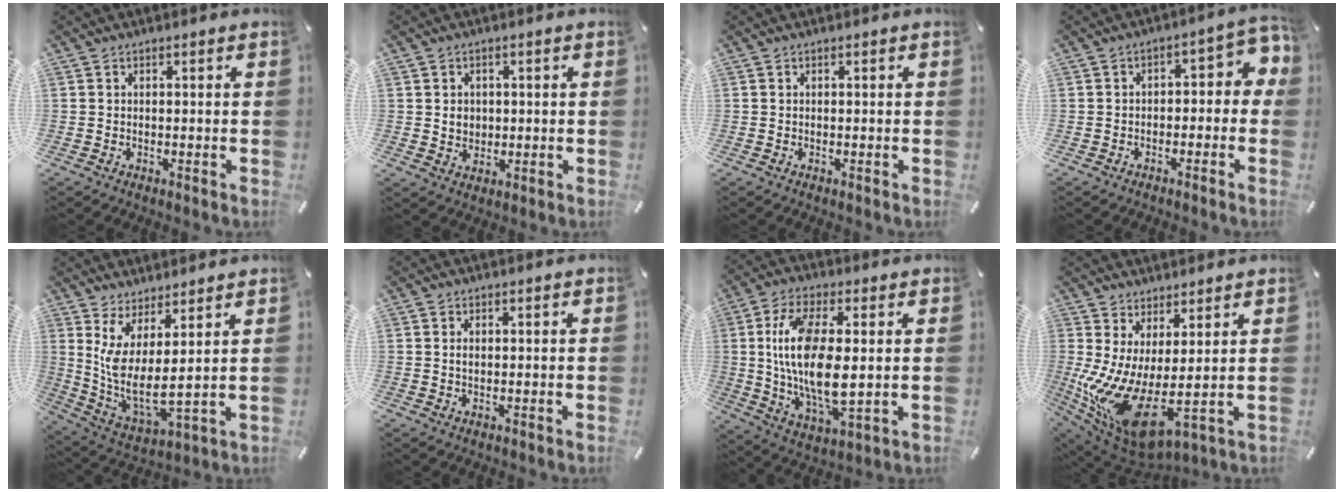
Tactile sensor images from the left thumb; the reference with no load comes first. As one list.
[{"total": 3.2, "force": [0.5, 3.1, 0.8], "torque": [-0.008, -0.004, 0.006]}, {"total": 0.0}, {"total": 5.8, "force": [-1.1, 3.5, 4.4], "torque": [-0.064, 0.007, -0.027]}, {"total": 7.7, "force": [3.7, 2.1, 6.4], "torque": [-0.161, -0.053, 0.070]}, {"total": 1.0, "force": [0.2, 0.5, 0.9], "torque": [-0.018, 0.002, 0.002]}, {"total": 16.2, "force": [2.0, 7.1, 14.5], "torque": [-0.302, -0.013, 0.032]}, {"total": 9.7, "force": [-1.4, 2.8, 9.2], "torque": [-0.195, -0.046, -0.022]}]